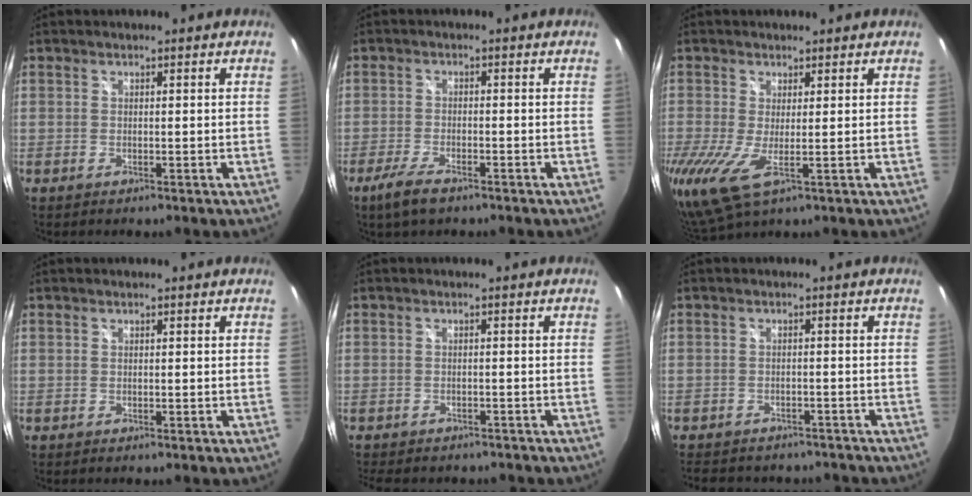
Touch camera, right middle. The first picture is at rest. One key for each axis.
{"total": 5.4, "fx": -3.8, "fy": 1.5, "fz": 3.5, "tx": -0.091, "ty": -0.010, "tz": -0.072}
{"total": 6.2, "fx": -0.6, "fy": 1.8, "fz": 6.0, "tx": -0.126, "ty": -0.020, "tz": -0.014}
{"total": 0.0}
{"total": 7.1, "fx": -6.1, "fy": 2.5, "fz": 2.7, "tx": -0.062, "ty": -0.017, "tz": -0.083}
{"total": 11.4, "fx": -9.6, "fy": 4.6, "fz": 4.3, "tx": -0.095, "ty": -0.012, "tz": -0.127}